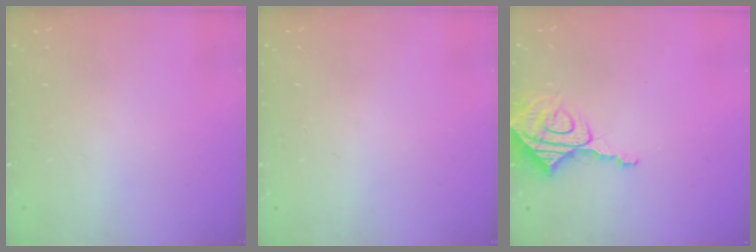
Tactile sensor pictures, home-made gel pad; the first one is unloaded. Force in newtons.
{"total": 1.1, "press": 1.1, "slide": 0.2}
{"total": 9.5, "press": 9.5, "slide": 0.8}